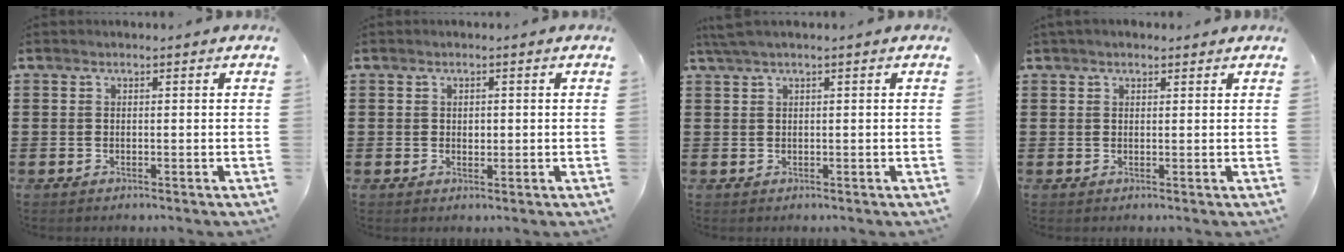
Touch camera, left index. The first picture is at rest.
{"total": 1.0, "force": [0.2, 0.7, 0.6], "torque": [-0.014, 0.006, 0.003]}
{"total": 1.4, "force": [0.5, -0.1, 1.2], "torque": [-0.022, -0.003, 0.011]}
{"total": 1.3, "force": [1.0, 0.5, 0.5], "torque": [-0.012, 0.004, 0.019]}